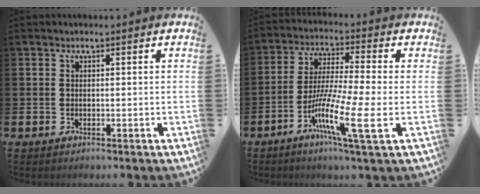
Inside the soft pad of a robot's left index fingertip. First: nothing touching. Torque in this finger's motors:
{"motor_torque": [1.19, 0.95, 1.05, 0.21]}